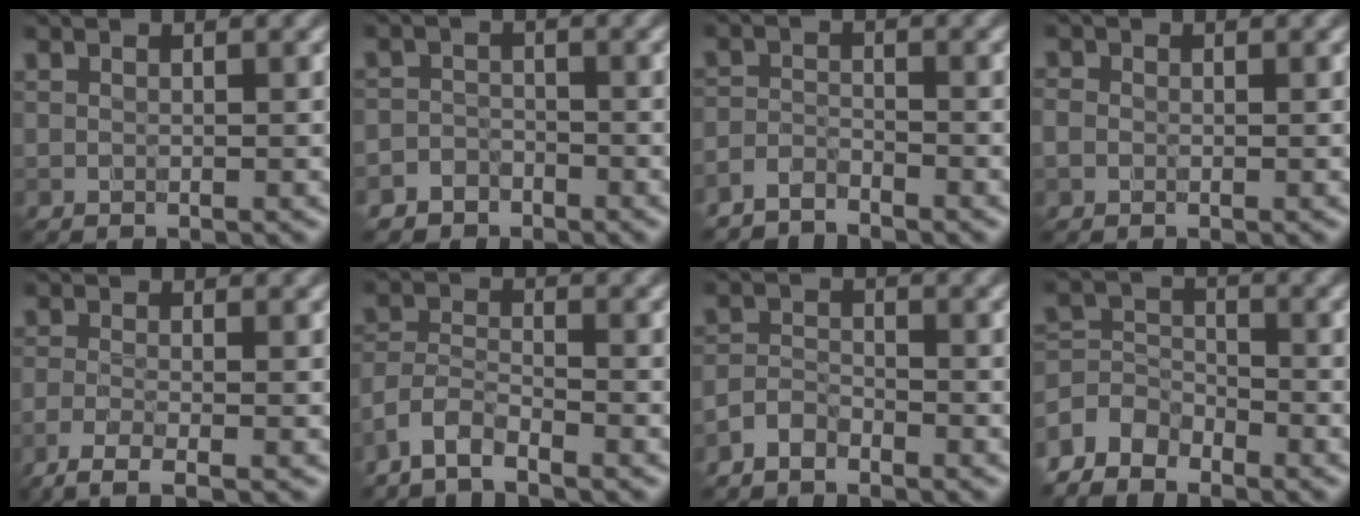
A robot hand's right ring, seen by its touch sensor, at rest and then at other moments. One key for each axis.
{"total": 2.1, "fx": -1.6, "fy": 1.4, "fz": -0.3, "tx": 0.028, "ty": 0.007, "tz": -0.036}
{"total": 2.3, "fx": -2.2, "fy": 0.4, "fz": 0.1, "tx": -0.001, "ty": 0.000, "tz": -0.053}
{"total": 1.3, "fx": -0.1, "fy": 1.1, "fz": 0.6, "tx": -0.005, "ty": 0.001, "tz": -0.008}
{"total": 2.7, "fx": -1.6, "fy": 0.5, "fz": 2.1, "tx": -0.040, "ty": -0.007, "tz": -0.041}
{"total": 2.7, "fx": -2.5, "fy": 0.4, "fz": 1.0, "tx": -0.023, "ty": 0.004, "tz": -0.060}
{"total": 1.8, "fx": -1.6, "fy": 0.7, "fz": 0.5, "tx": -0.005, "ty": 0.007, "tz": -0.036}
{"total": 3.8, "fx": -3.3, "fy": 1.8, "fz": 0.7, "tx": -0.012, "ty": 0.003, "tz": -0.074}